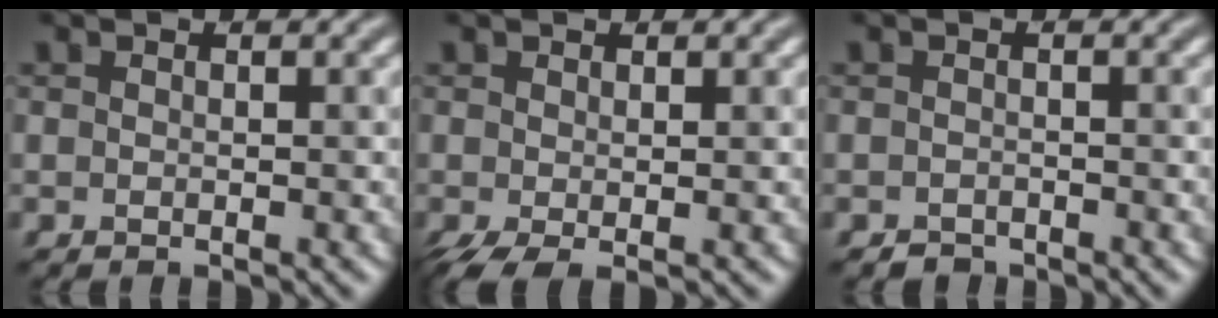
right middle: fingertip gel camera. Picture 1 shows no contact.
{"total": 2.0, "force": [-0.6, 0.8, 1.8], "torque": [-0.046, -0.008, -0.012]}
{"total": 0.9, "force": [-0.8, 0.4, 0.0], "torque": [0.003, 0.000, -0.015]}